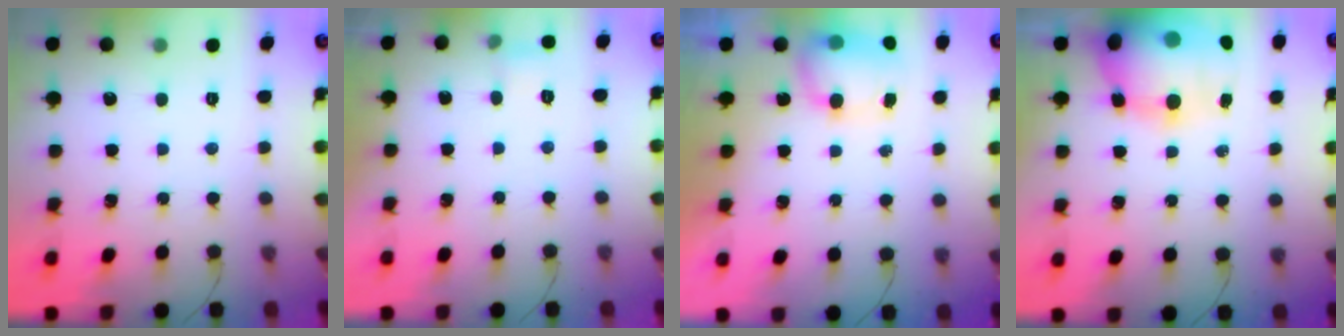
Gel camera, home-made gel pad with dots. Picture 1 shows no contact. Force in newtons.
{"total": 4.1, "press": 3.9, "slide": 1.4}
{"total": 8.7, "press": 8.6, "slide": 1.7}
{"total": 21.5, "press": 20.9, "slide": 4.9}